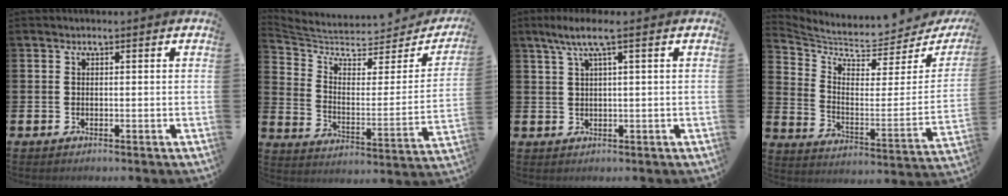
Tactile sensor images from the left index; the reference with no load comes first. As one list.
[{"total": 6.6, "force": [5.5, 2.6, 2.5], "torque": [-0.082, -0.046, 0.092]}, {"total": 4.1, "force": [2.2, 0.4, 3.4], "torque": [-0.074, 0.006, 0.038]}, {"total": 6.2, "force": [5.6, 1.7, 2.1], "torque": [-0.066, -0.058, 0.089]}]